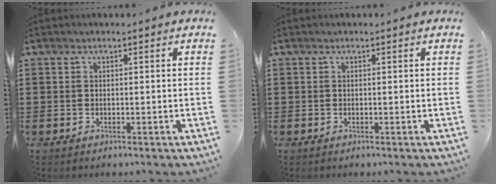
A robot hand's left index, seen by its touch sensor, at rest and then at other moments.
{"total": 0.0}